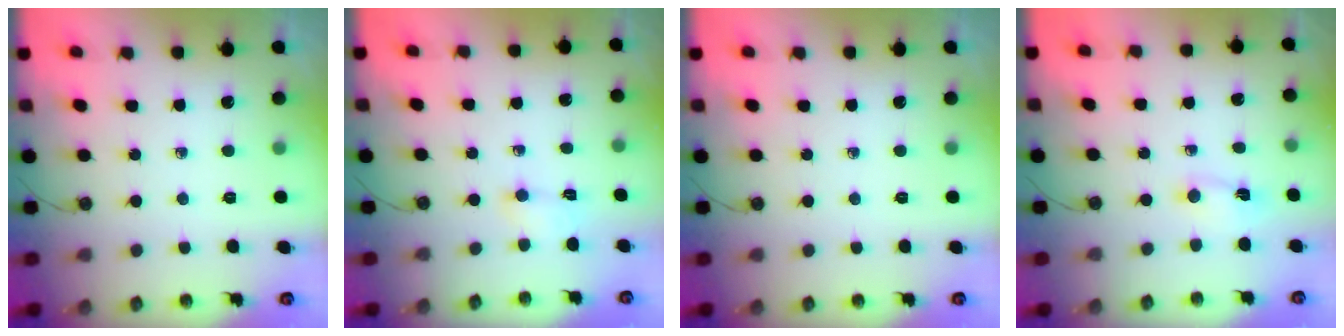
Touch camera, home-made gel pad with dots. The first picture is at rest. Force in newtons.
{"total": 2.4, "press": 2.3, "slide": 0.7}
{"total": 0.0}
{"total": 1.1, "press": 1.0, "slide": 0.4}